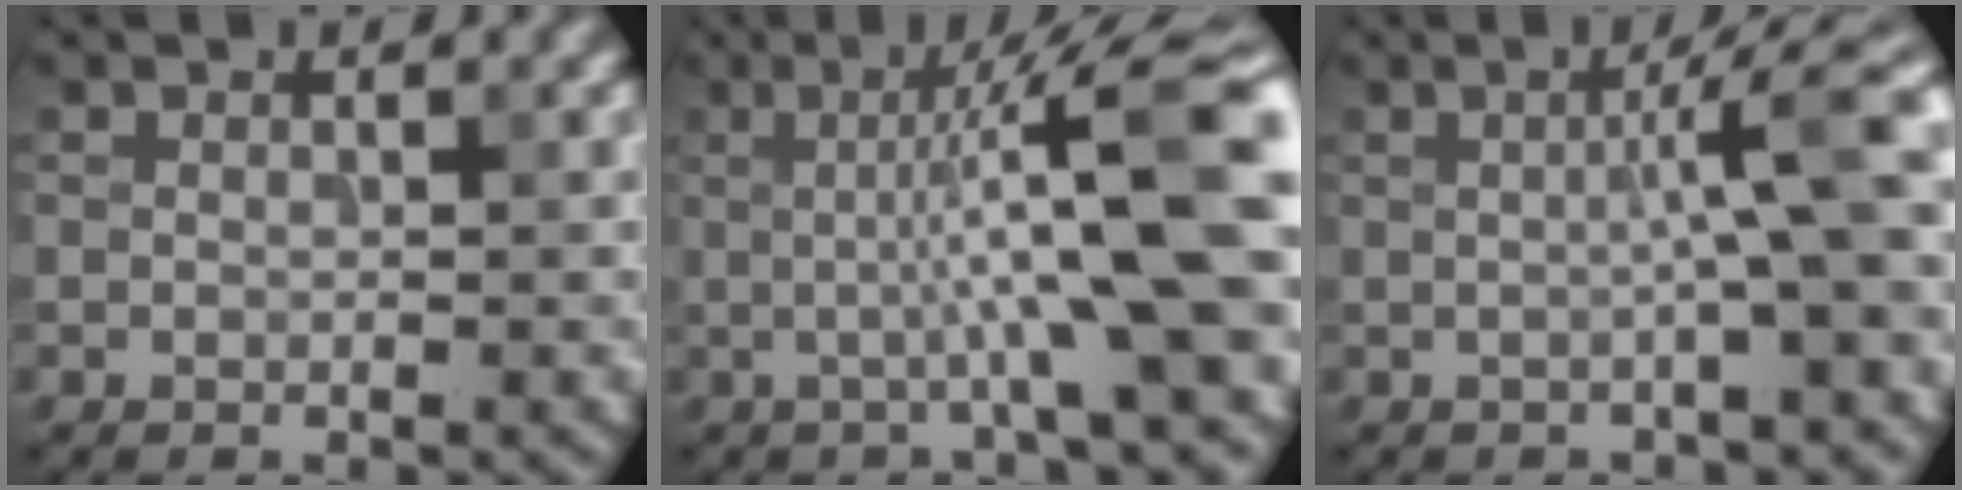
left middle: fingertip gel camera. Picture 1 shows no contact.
{"total": 10.8, "force": [0.1, 1.9, 10.6], "torque": [-0.136, 0.009, -0.005]}
{"total": 6.7, "force": [0.3, 1.0, 6.6], "torque": [-0.095, 0.009, -0.001]}